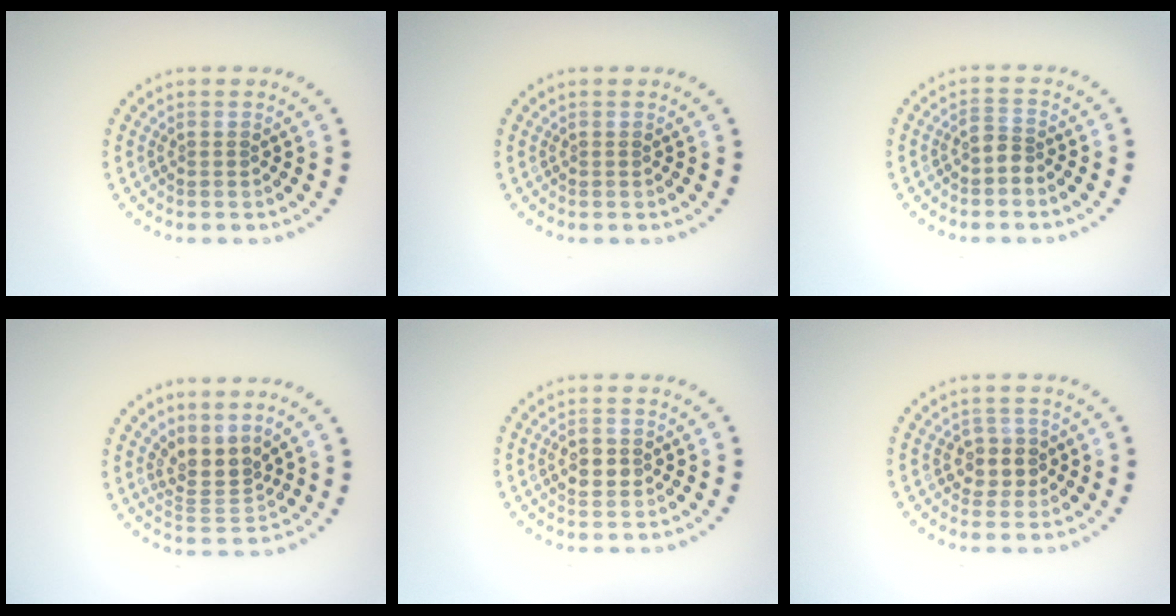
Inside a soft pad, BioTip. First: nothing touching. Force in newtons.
{"total": 0.0}
{"total": 1.6, "press": 1.2, "slide": 1.1}
{"total": 3.0, "press": 2.1, "slide": 2.1}
{"total": 2.1, "press": 2.0, "slide": 0.2}
{"total": 2.1, "press": 1.9, "slide": 0.8}